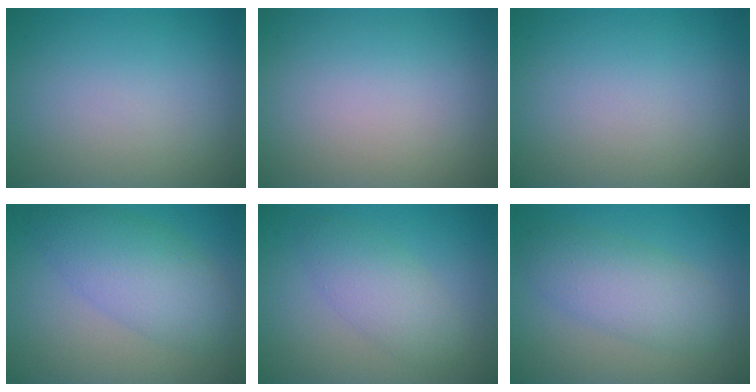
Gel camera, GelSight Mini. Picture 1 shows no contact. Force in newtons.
{"total": 0.0}
{"total": 0.0}
{"total": 5.6, "press": 5.6, "slide": 0.0}
{"total": 3.4, "press": 3.4, "slide": 0.1}
{"total": 4.5, "press": 4.5, "slide": 0.2}